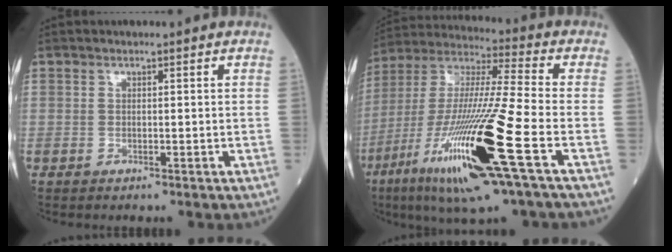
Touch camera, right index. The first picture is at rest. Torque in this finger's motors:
{"motor_torque": [2.14, 0.00, 1.06, 0.21]}